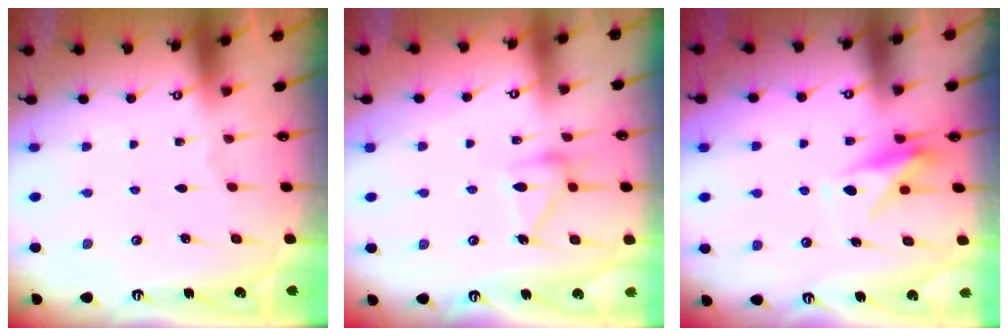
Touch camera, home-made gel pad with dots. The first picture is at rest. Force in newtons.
{"total": 14.2, "press": 14.2, "slide": 0.6}
{"total": 7.7, "press": 7.7, "slide": 0.4}